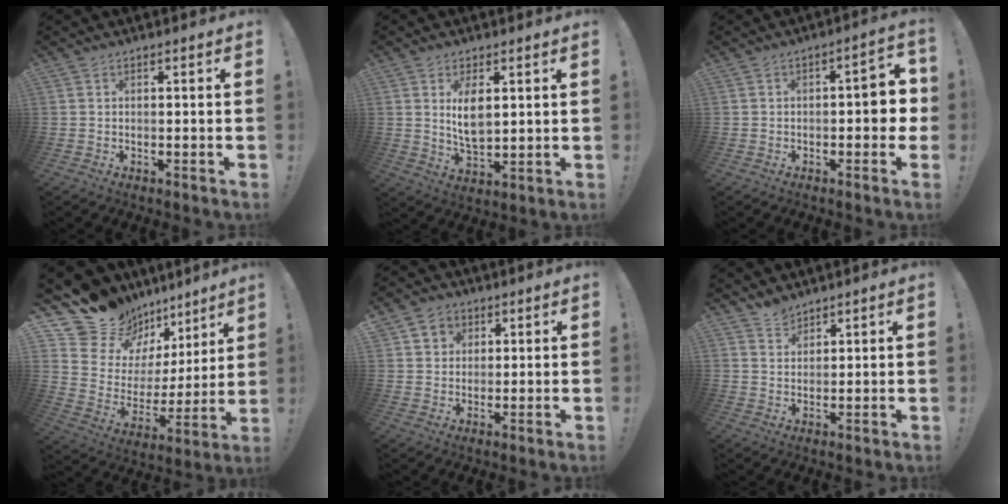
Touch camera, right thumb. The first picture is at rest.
{"total": 7.4, "force": [2.5, 3.9, 5.8], "torque": [-0.107, -0.020, 0.036]}
{"total": 6.0, "force": [-1.3, 2.7, 5.2], "torque": [-0.065, 0.005, -0.025]}
{"total": 15.6, "force": [13.5, 7.5, 1.9], "torque": [-0.029, -0.124, 0.260]}
{"total": 5.4, "force": [2.2, 4.8, 0.9], "torque": [-0.014, -0.011, 0.045]}
{"total": 3.9, "force": [3.6, 1.4, 0.4], "torque": [-0.002, -0.024, 0.067]}